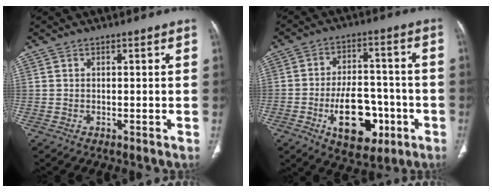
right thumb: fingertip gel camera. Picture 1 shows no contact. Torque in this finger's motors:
{"motor_torque": [2.18, 0.36, 1.83, -0.95, 0.66]}